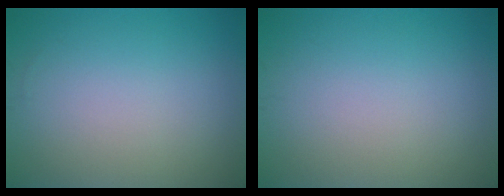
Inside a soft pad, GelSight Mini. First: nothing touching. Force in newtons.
{"total": 0.0}